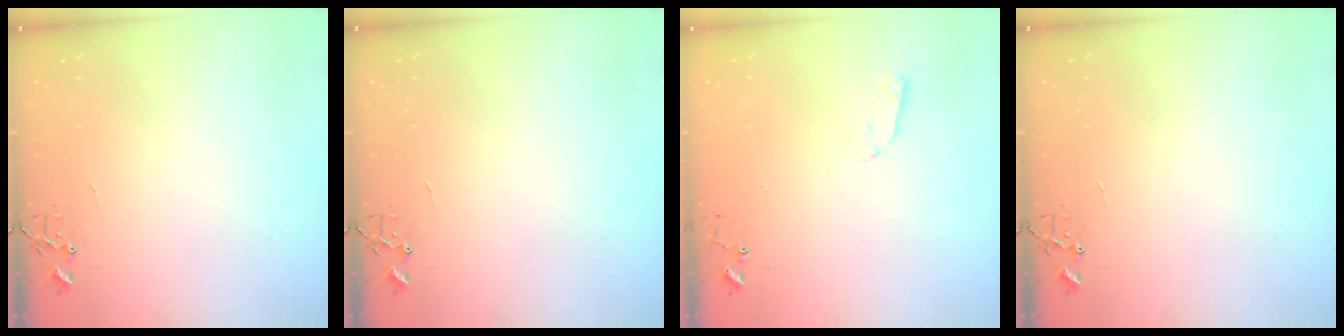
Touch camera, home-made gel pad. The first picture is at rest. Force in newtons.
{"total": 0.0}
{"total": 5.6, "press": 5.6, "slide": 0.8}
{"total": 0.0}